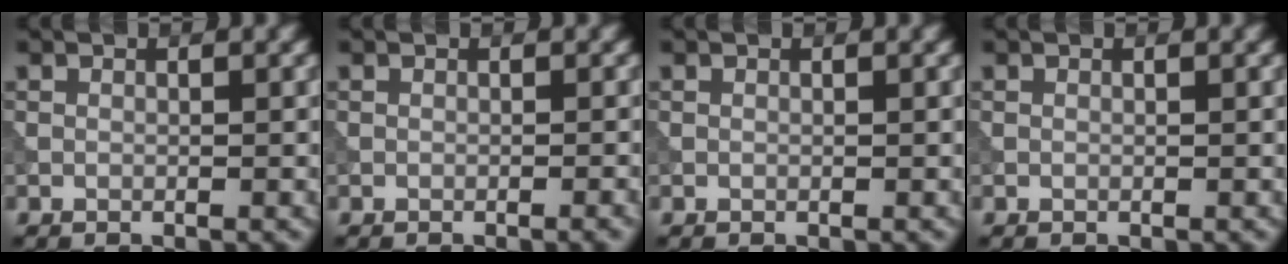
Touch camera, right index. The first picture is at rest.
{"total": 0.7, "force": [-0.2, 0.2, 0.6], "torque": [-0.004, 0.001, -0.006]}
{"total": 0.0}
{"total": 0.0}